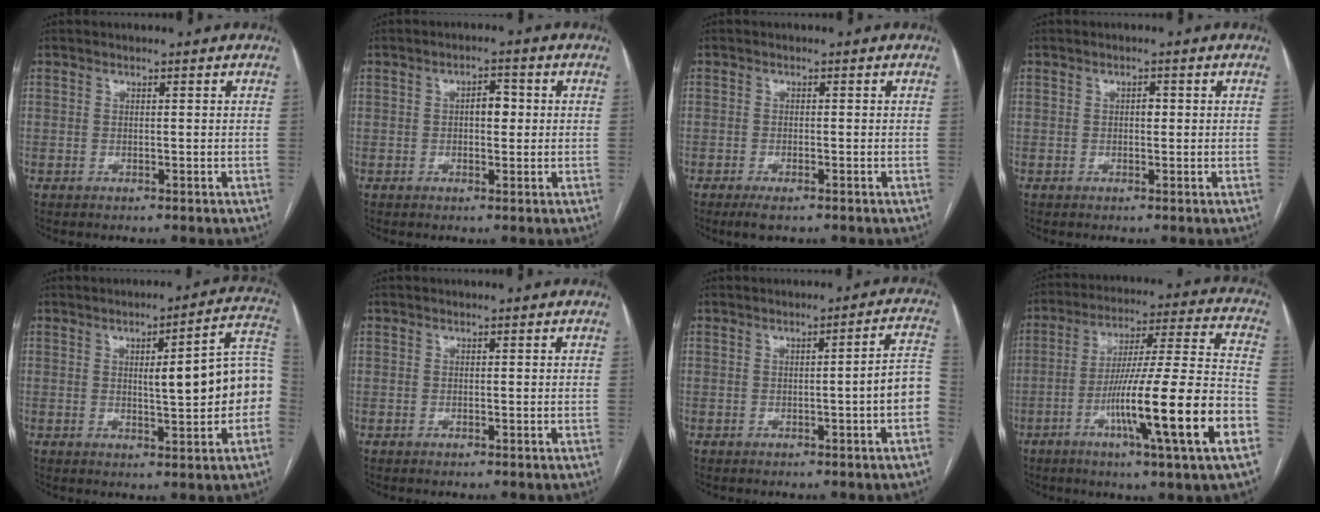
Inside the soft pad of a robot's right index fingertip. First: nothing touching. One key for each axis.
{"total": 3.0, "fx": 0.2, "fy": 1.5, "fz": 2.6, "tx": -0.037, "ty": 0.011, "tz": 0.002}
{"total": 2.6, "fx": -1.7, "fy": 0.5, "fz": 1.8, "tx": -0.034, "ty": -0.005, "tz": -0.028}
{"total": 1.1, "fx": 0.0, "fy": 0.6, "fz": 0.9, "tx": -0.010, "ty": 0.003, "tz": -0.001}
{"total": 11.5, "fx": -0.4, "fy": 1.9, "fz": 11.3, "tx": -0.135, "ty": 0.029, "tz": -0.005}
{"total": 0.0}
{"total": 5.7, "fx": -1.4, "fy": -0.3, "fz": 5.5, "tx": -0.057, "ty": 0.014, "tz": -0.022}
{"total": 20.1, "fx": -7.5, "fy": -0.9, "fz": 18.6, "tx": -0.294, "ty": -0.014, "tz": -0.125}